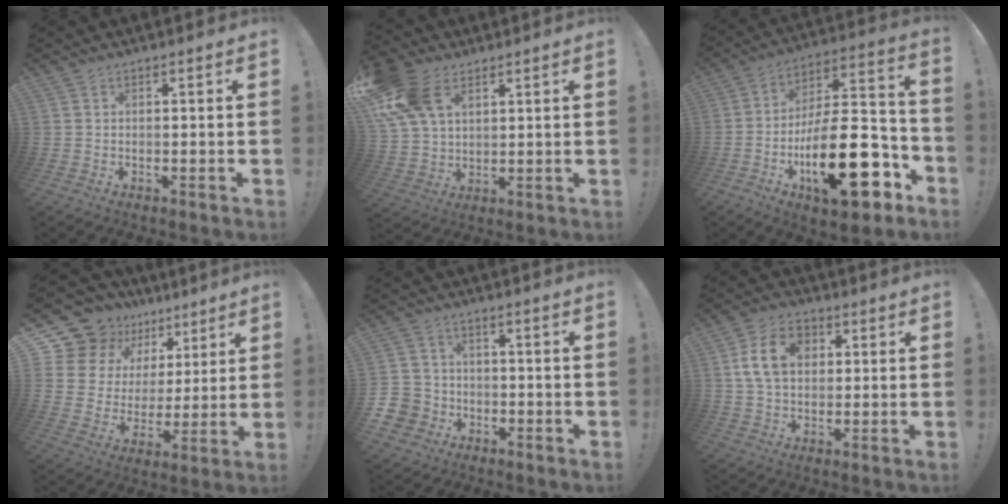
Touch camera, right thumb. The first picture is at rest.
{"total": 16.3, "force": [7.4, 10.9, 9.7], "torque": [-0.197, -0.021, 0.145]}
{"total": 26.9, "force": [-9.6, 10.6, 22.8], "torque": [-0.391, 0.053, -0.150]}
{"total": 15.0, "force": [10.7, 9.8, 4.0], "torque": [-0.075, -0.075, 0.215]}
{"total": 7.4, "force": [-3.1, 6.4, 1.8], "torque": [-0.045, 0.031, -0.053]}
{"total": 12.1, "force": [2.9, 8.8, 7.8], "torque": [-0.137, 0.005, 0.056]}